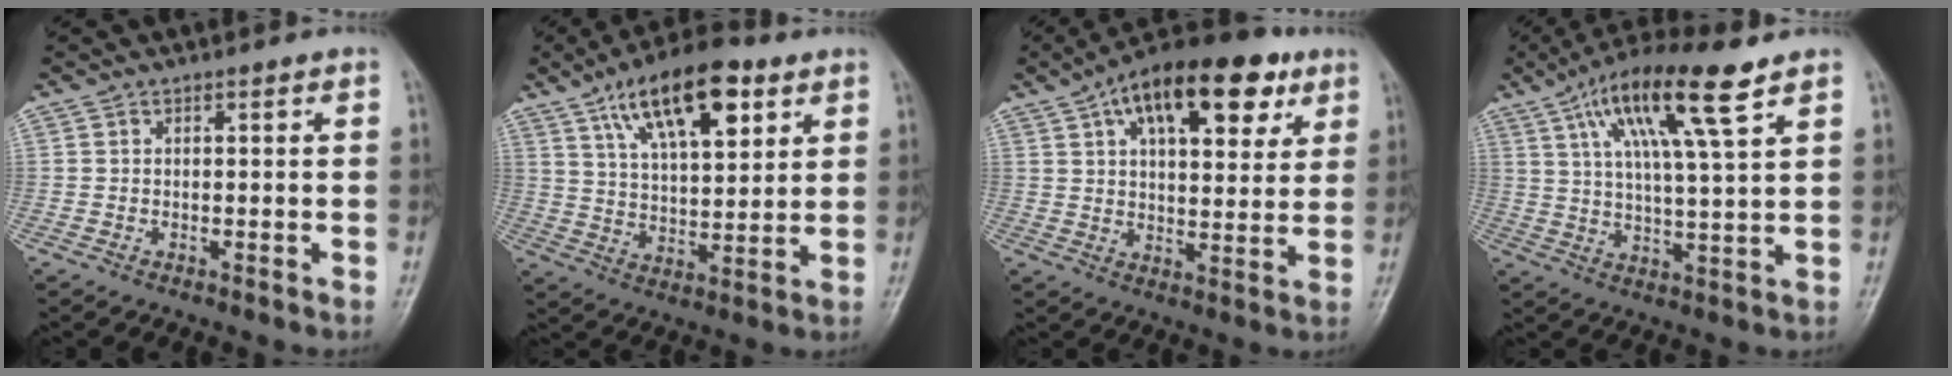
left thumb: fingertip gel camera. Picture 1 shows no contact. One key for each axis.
{"total": 16.9, "fx": 8.6, "fy": 7.0, "fz": 12.7, "tx": -0.177, "ty": -0.022, "tz": 0.145}
{"total": 19.1, "fx": 9.4, "fy": 8.9, "fz": 14.0, "tx": -0.188, "ty": -0.007, "tz": 0.143}
{"total": 15.2, "fx": 8.0, "fy": 2.4, "fz": 12.7, "tx": -0.225, "ty": -0.011, "tz": 0.140}